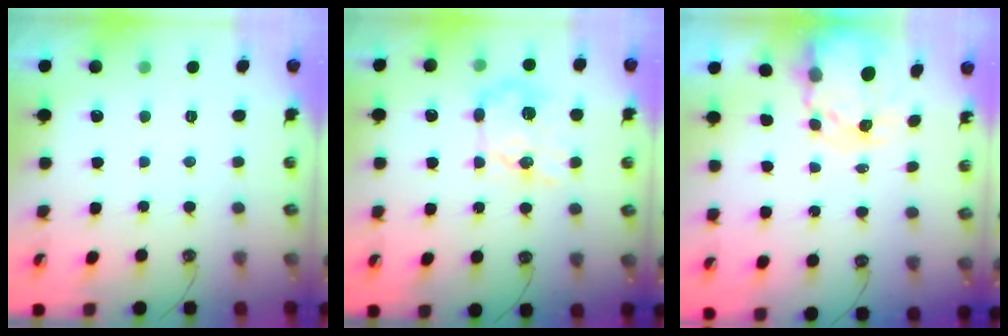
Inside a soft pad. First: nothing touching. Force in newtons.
{"total": 13.5, "press": 13.5, "slide": 0.2}
{"total": 5.8, "press": 5.8, "slide": 0.5}